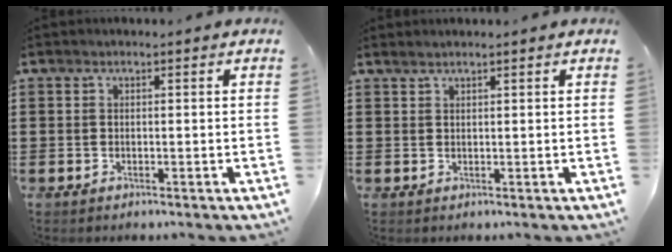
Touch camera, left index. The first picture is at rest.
{"total": 0.9, "force": [0.8, -0.1, 0.4], "torque": [-0.008, -0.001, 0.015]}